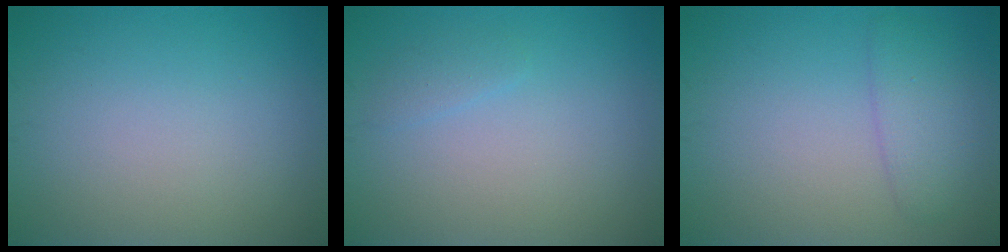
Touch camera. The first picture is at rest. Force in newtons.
{"total": 0.9, "press": 0.9, "slide": 0.1}
{"total": 2.7, "press": 2.7, "slide": 0.2}